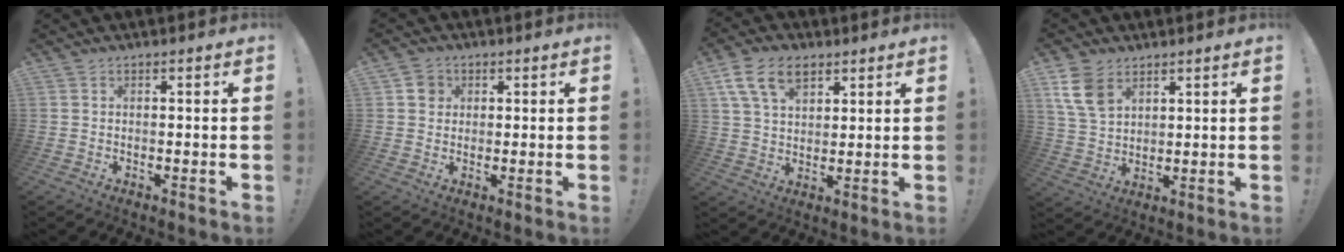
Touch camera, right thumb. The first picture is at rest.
{"total": 4.2, "force": [1.2, 3.8, 1.2], "torque": [-0.010, 0.004, 0.021]}
{"total": 12.1, "force": [6.4, 7.5, 7.0], "torque": [-0.115, -0.012, 0.122]}
{"total": 9.8, "force": [5.5, 6.3, 5.2], "torque": [-0.098, -0.019, 0.109]}